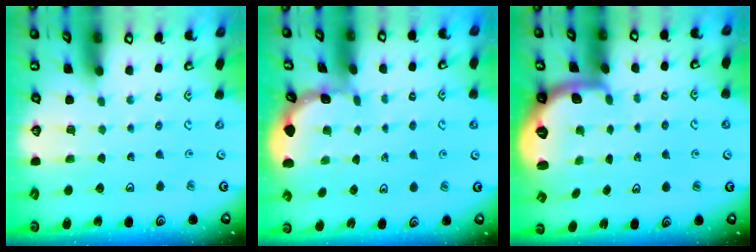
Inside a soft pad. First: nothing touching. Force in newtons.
{"total": 1.3, "press": 1.3, "slide": 0.1}
{"total": 1.9, "press": 1.8, "slide": 0.4}